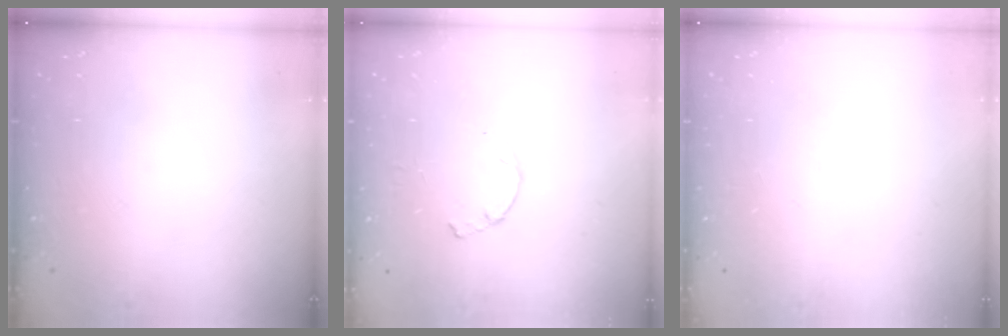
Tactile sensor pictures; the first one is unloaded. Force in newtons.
{"total": 1.2, "press": 1.1, "slide": 0.3}
{"total": 0.0}